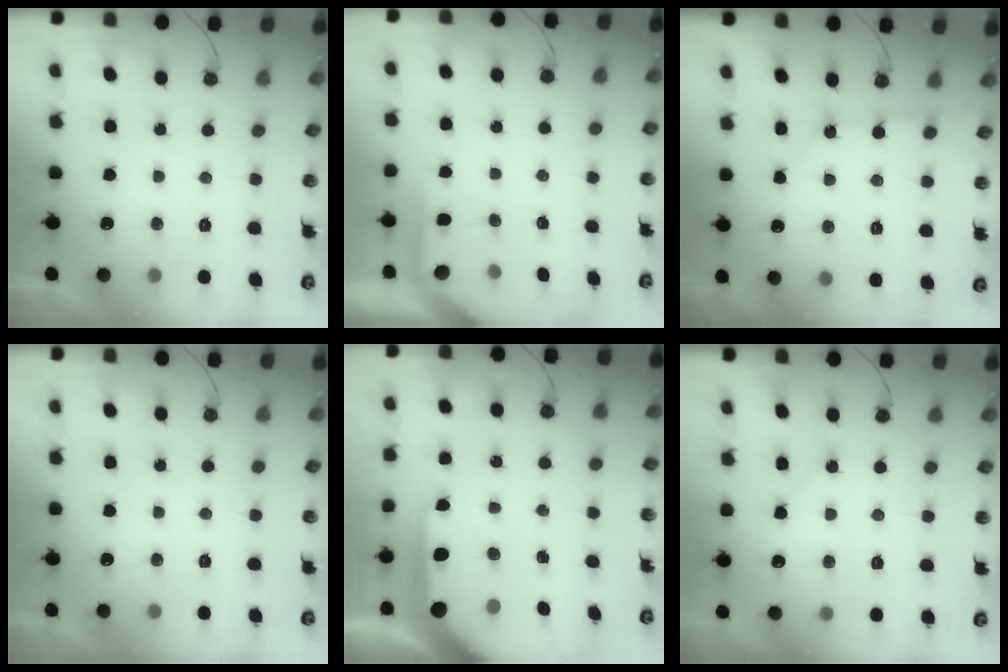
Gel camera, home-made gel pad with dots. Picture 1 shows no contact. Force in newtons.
{"total": 1.5, "press": 1.5, "slide": 0.3}
{"total": 3.2, "press": 3.2, "slide": 0.4}
{"total": 0.0}
{"total": 10.5, "press": 10.4, "slide": 1.1}
{"total": 4.7, "press": 4.7, "slide": 0.6}